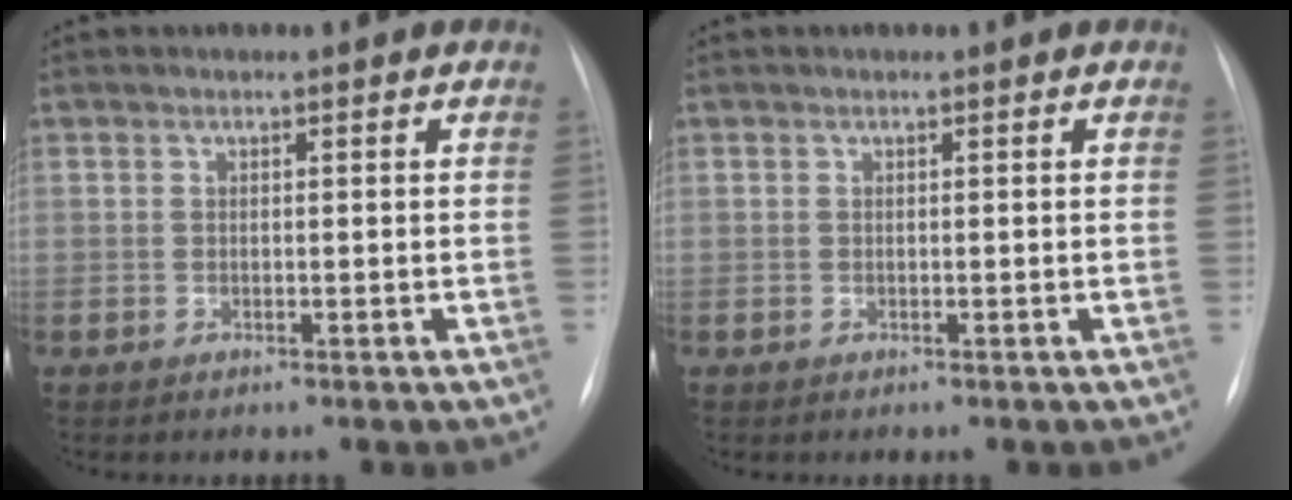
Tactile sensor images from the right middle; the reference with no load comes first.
{"total": 0.0}